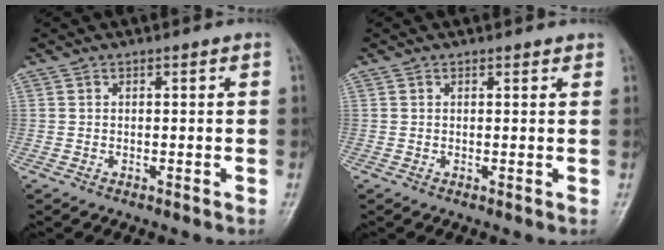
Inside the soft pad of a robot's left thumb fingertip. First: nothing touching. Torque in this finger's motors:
{"motor_torque": [-0.03, 0.05, 0.05, 0.15, -0.03]}